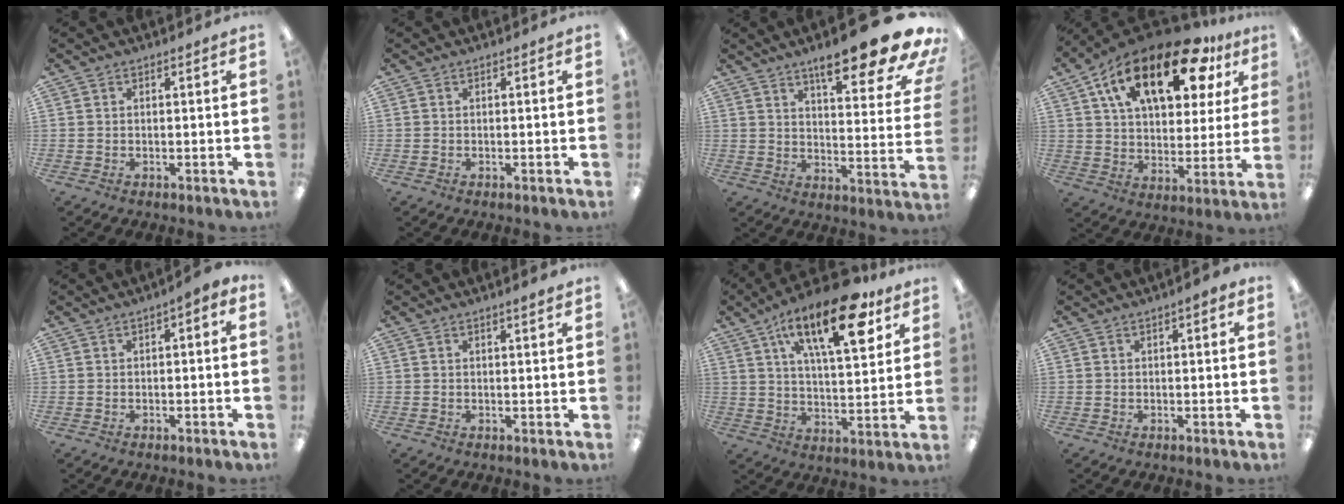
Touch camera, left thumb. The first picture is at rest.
{"total": 0.0}
{"total": 18.3, "force": [13.2, 3.7, 12.0], "torque": [-0.165, -0.099, 0.210]}
{"total": 22.4, "force": [12.4, 10.6, 15.4], "torque": [-0.256, -0.042, 0.207]}
{"total": 2.0, "force": [-1.0, 0.8, 1.6], "torque": [-0.028, 0.008, -0.020]}
{"total": 1.4, "force": [1.0, 0.1, 1.0], "torque": [-0.013, 0.000, 0.015]}
{"total": 21.2, "force": [11.6, 8.4, 15.6], "torque": [-0.230, -0.051, 0.181]}
{"total": 1.6, "force": [0.4, 0.4, 1.5], "torque": [-0.022, 0.002, 0.004]}